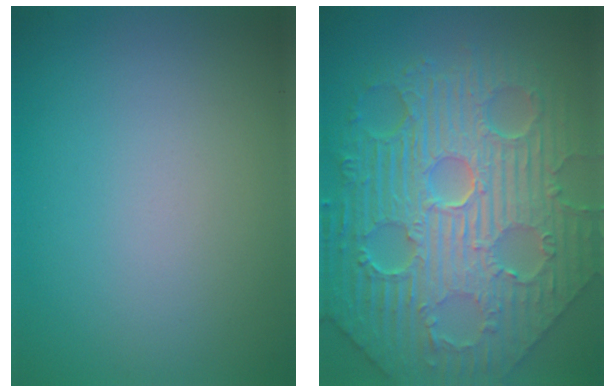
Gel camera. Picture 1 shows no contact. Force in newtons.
{"total": 12.4, "press": 8.2, "slide": 9.3}